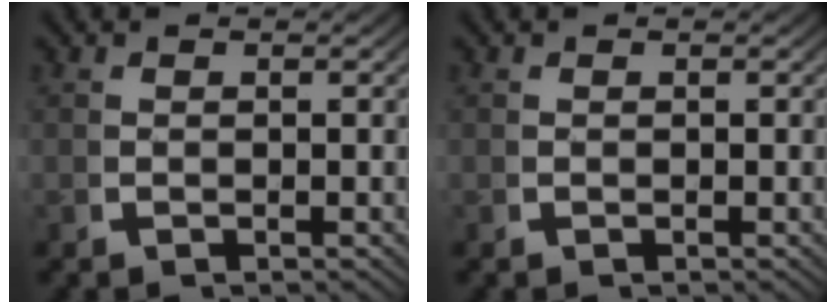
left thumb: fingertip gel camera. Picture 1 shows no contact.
{"total": 0.0}